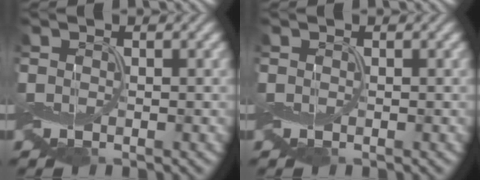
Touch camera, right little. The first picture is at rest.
{"total": 0.0}